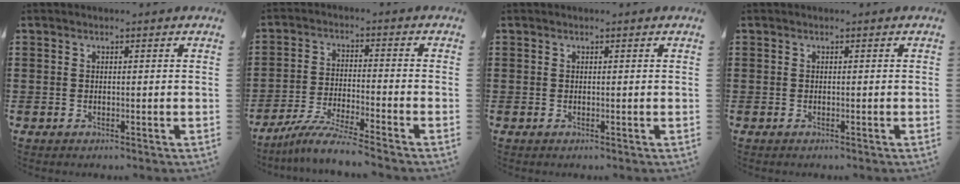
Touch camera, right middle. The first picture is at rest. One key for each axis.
{"total": 6.1, "fx": -5.5, "fy": -0.5, "fz": 2.7, "tx": -0.064, "ty": -0.021, "tz": -0.106}
{"total": 0.0}
{"total": 0.0}